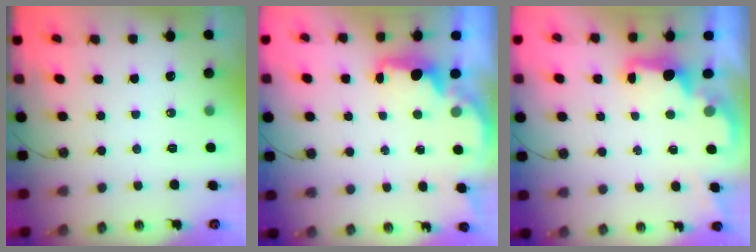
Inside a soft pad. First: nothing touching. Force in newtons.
{"total": 2.2, "press": 2.1, "slide": 0.6}
{"total": 2.4, "press": 2.2, "slide": 0.8}